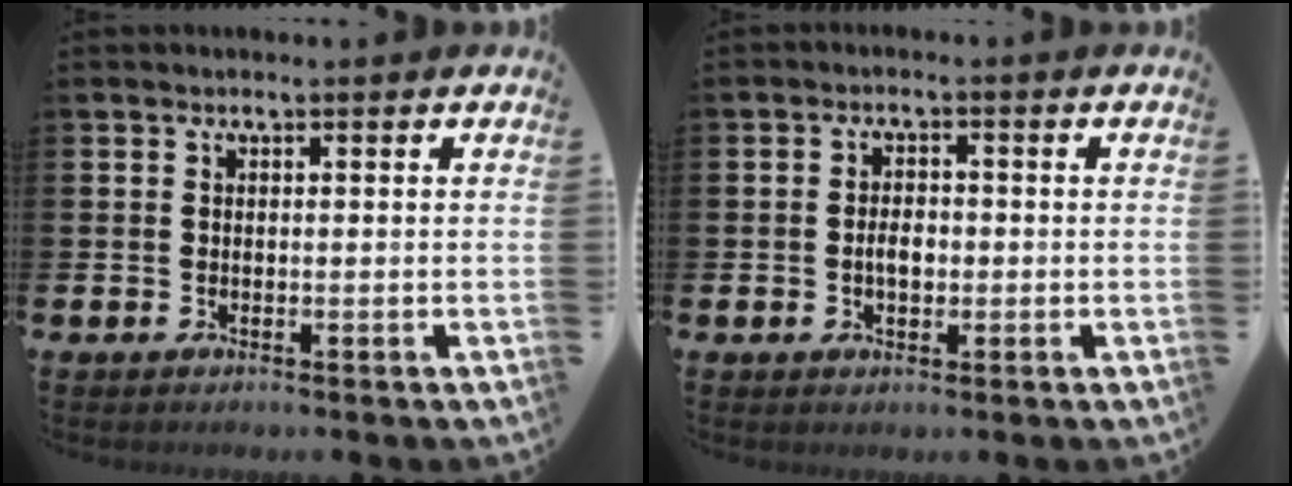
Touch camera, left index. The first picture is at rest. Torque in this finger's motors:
{"motor_torque": [0.58, 0.12, 0.10, 0.06]}